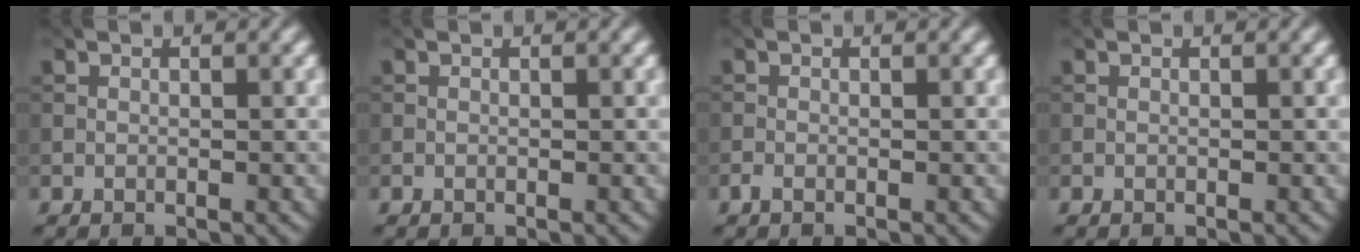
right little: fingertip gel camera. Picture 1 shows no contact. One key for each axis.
{"total": 0.0}
{"total": 0.6, "fx": -0.4, "fy": 0.2, "fz": 0.4, "tx": -0.011, "ty": -0.001, "tz": -0.010}
{"total": 0.0}